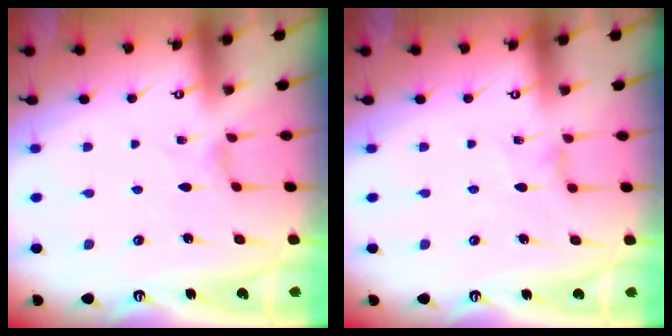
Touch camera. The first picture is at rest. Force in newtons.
{"total": 1.5, "press": 1.4, "slide": 0.3}